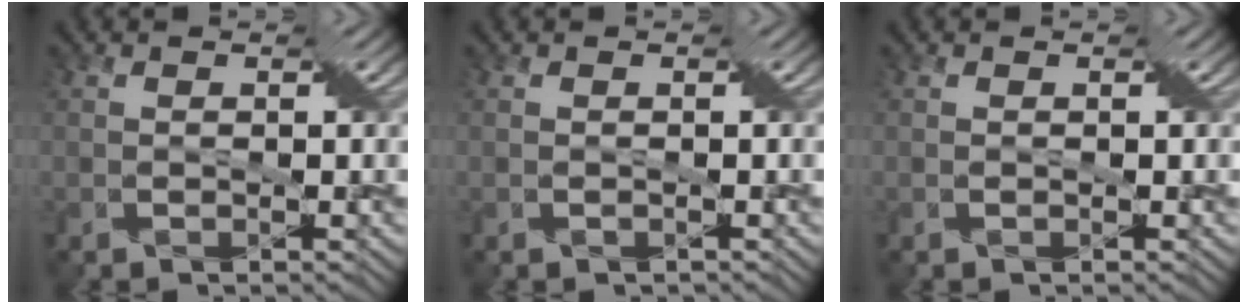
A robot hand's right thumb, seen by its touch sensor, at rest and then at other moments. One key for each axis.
{"total": 0.0}
{"total": 0.0}